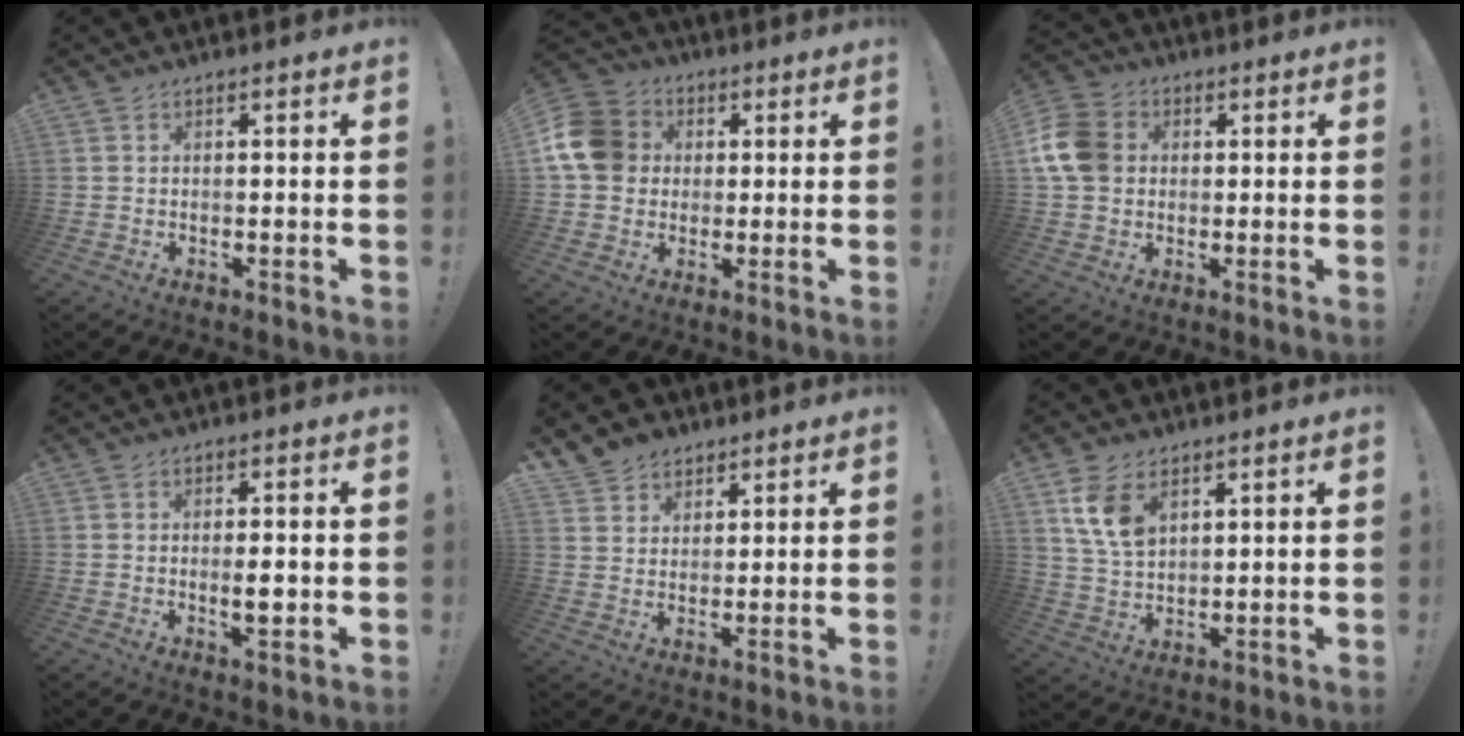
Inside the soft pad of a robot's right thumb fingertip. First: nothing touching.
{"total": 13.5, "force": [2.0, 11.6, 6.6], "torque": [-0.114, 0.002, 0.042]}
{"total": 12.0, "force": [1.7, 9.7, 6.9], "torque": [-0.131, 0.007, 0.036]}
{"total": 3.9, "force": [-0.4, 1.0, 3.7], "torque": [-0.046, -0.006, -0.009]}
{"total": 6.4, "force": [4.6, 4.5, 0.7], "torque": [-0.021, -0.028, 0.093]}
{"total": 9.7, "force": [4.8, 6.1, 5.8], "torque": [-0.099, -0.011, 0.096]}